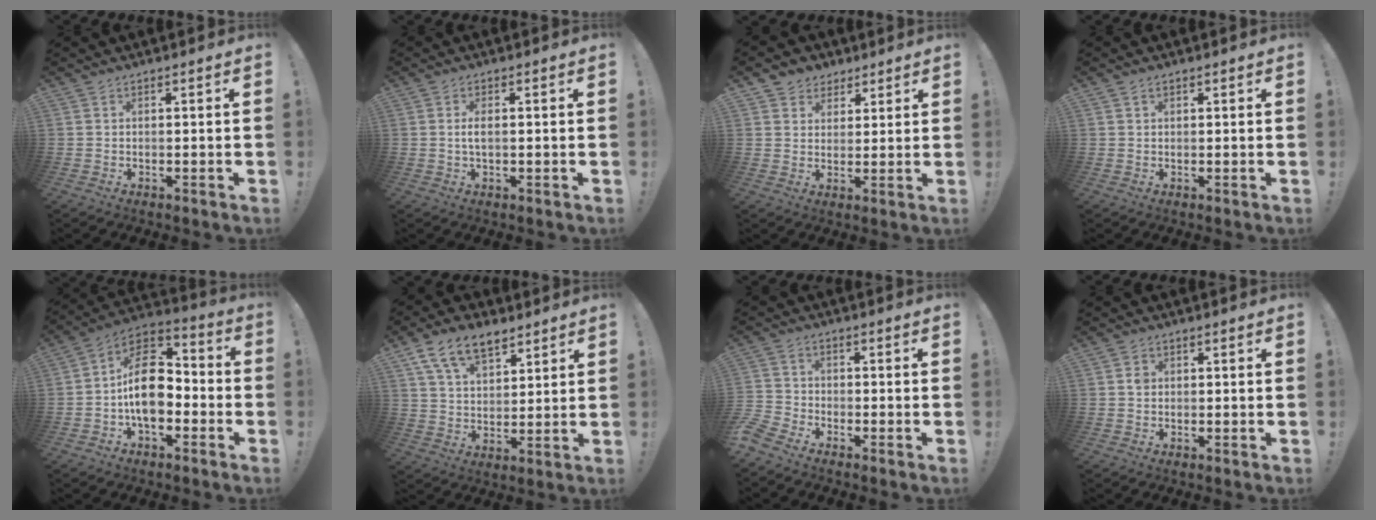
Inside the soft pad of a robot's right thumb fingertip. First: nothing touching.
{"total": 2.9, "force": [0.0, 1.1, 2.7], "torque": [-0.048, 0.003, -0.001]}
{"total": 5.7, "force": [3.1, 4.8, 0.5], "torque": [-0.006, -0.022, 0.063]}
{"total": 0.9, "force": [0.6, 0.6, 0.3], "torque": [0.001, -0.001, 0.011]}
{"total": 17.1, "force": [-1.5, 10.9, 13.1], "torque": [-0.228, 0.021, -0.020]}
{"total": 12.7, "force": [7.7, 7.2, 7.1], "torque": [-0.120, -0.029, 0.145]}
{"total": 5.5, "force": [-4.3, 3.1, 1.6], "torque": [-0.052, 0.016, -0.084]}
{"total": 1.4, "force": [0.2, 1.3, 0.5], "torque": [0.000, -0.001, 0.000]}